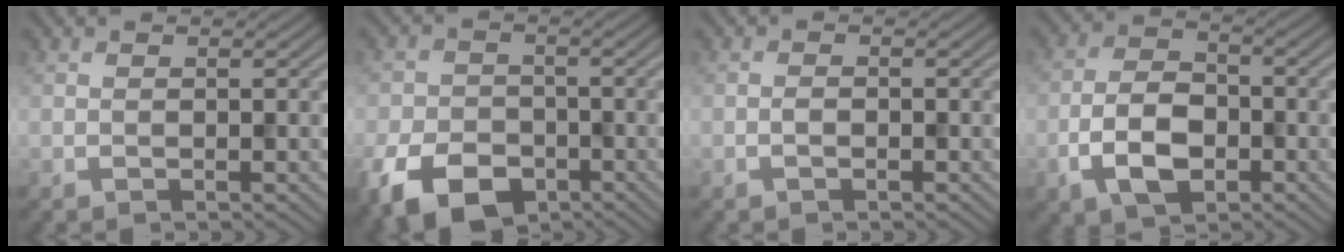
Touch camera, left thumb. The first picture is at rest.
{"total": 9.4, "force": [-5.1, 6.0, 5.2], "torque": [-0.120, -0.022, -0.095]}
{"total": 0.9, "force": [-0.5, 0.4, 0.7], "torque": [-0.012, 0.004, -0.010]}
{"total": 7.2, "force": [-2.9, 4.2, 5.0], "torque": [-0.107, 0.000, -0.062]}